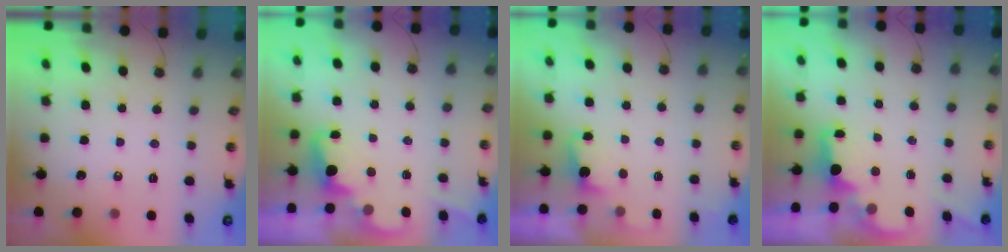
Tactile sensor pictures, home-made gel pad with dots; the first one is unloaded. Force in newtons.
{"total": 2.4, "press": 2.4, "slide": 0.5}
{"total": 1.9, "press": 1.6, "slide": 0.9}
{"total": 1.9, "press": 1.7, "slide": 0.8}